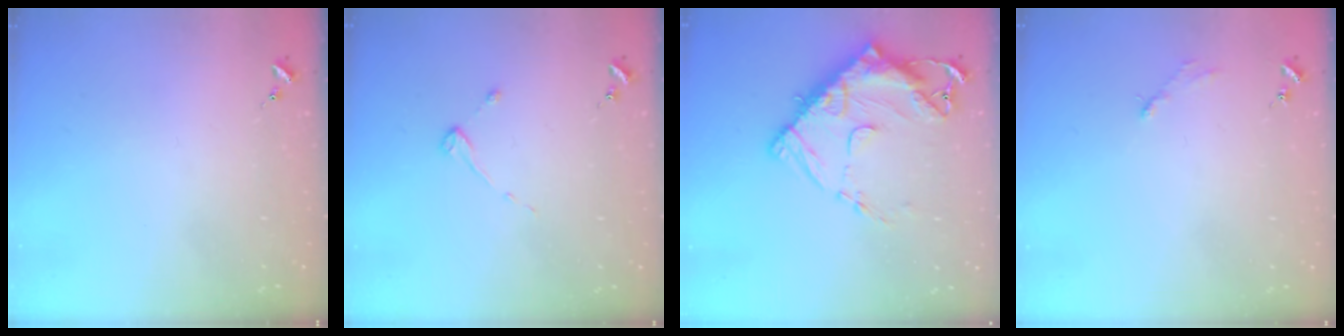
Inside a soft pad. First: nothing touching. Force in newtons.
{"total": 2.6, "press": 2.5, "slide": 0.4}
{"total": 16.9, "press": 16.8, "slide": 1.6}
{"total": 2.9, "press": 2.9, "slide": 0.4}